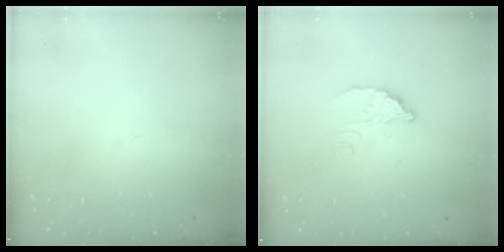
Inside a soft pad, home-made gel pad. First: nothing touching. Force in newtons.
{"total": 2.8, "press": 2.8, "slide": 0.2}